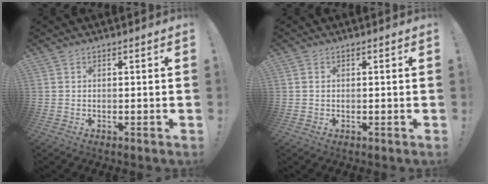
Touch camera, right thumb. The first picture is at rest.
{"total": 0.6, "force": [0.3, 0.4, 0.4], "torque": [-0.012, 0.003, 0.005]}